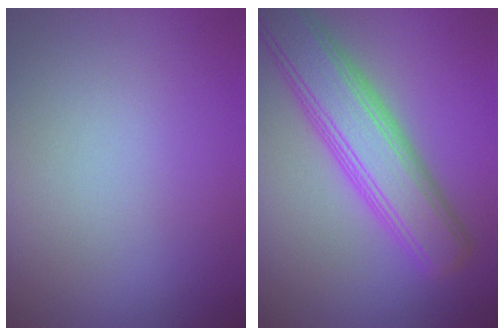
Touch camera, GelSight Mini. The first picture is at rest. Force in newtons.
{"total": 6.7, "press": 6.7, "slide": 0.3}